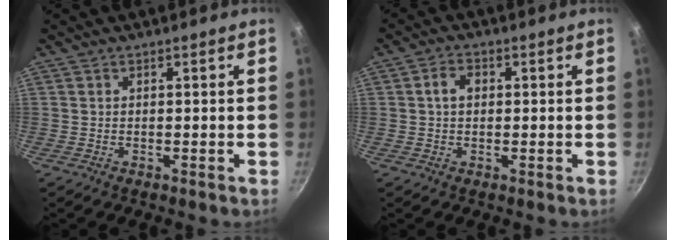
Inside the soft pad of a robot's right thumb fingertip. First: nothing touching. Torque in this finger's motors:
{"motor_torque": [-0.47, 0.58, 0.58, -0.34, 0.00]}